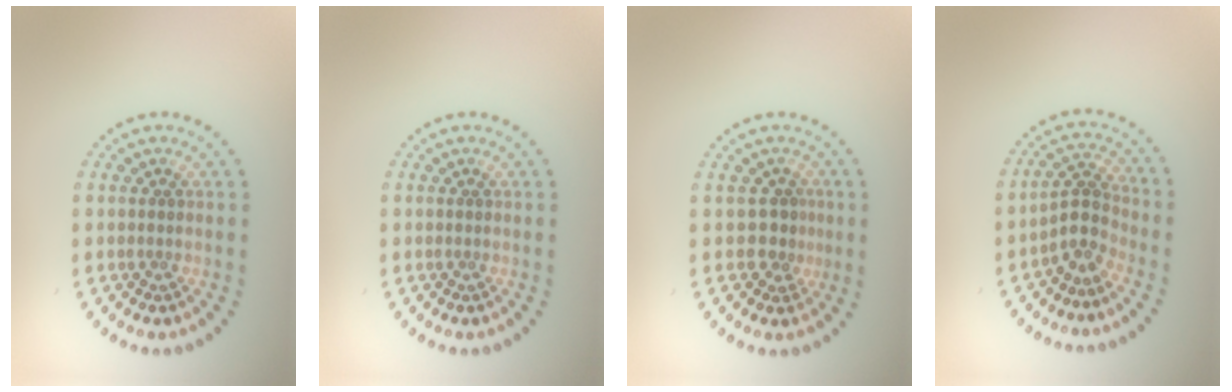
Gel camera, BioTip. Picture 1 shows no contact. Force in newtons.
{"total": 0.0}
{"total": 1.9, "press": 1.6, "slide": 1.1}
{"total": 2.8, "press": 2.0, "slide": 1.9}